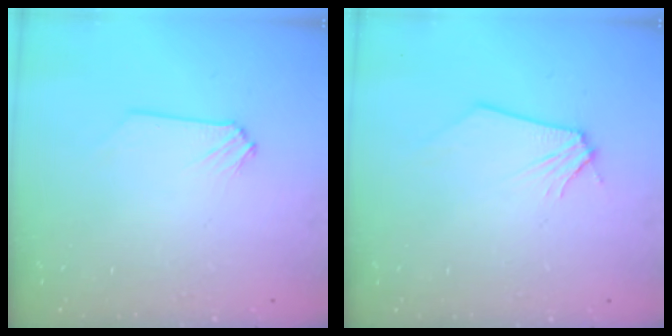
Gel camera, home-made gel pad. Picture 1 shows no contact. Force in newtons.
{"total": 0.0}